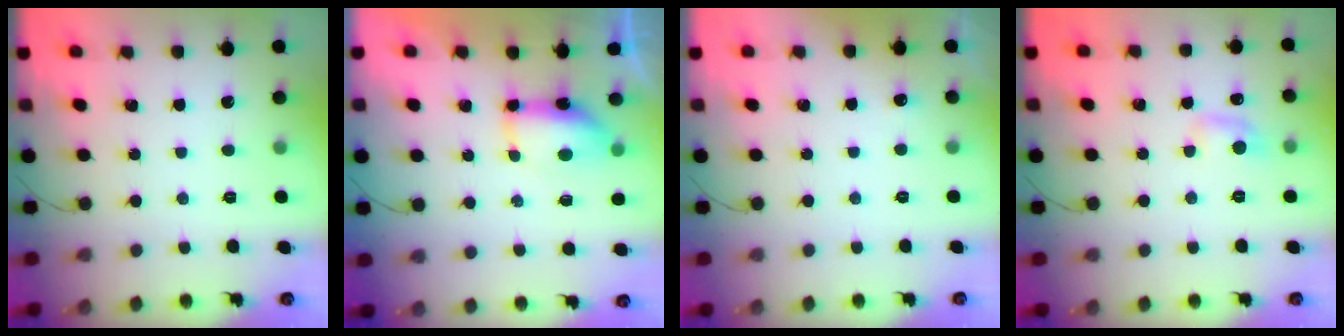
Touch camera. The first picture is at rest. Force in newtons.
{"total": 11.1, "press": 8.6, "slide": 7.1}
{"total": 2.8, "press": 2.6, "slide": 1.2}
{"total": 5.5, "press": 5.2, "slide": 1.7}